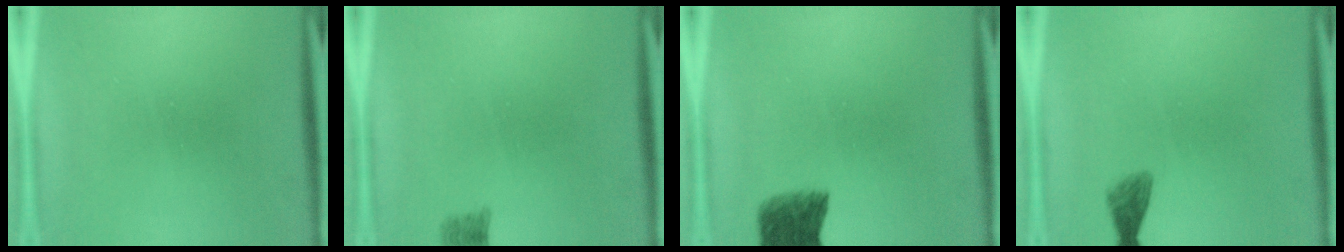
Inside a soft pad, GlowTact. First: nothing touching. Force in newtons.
{"total": 2.0}
{"total": 6.1}
{"total": 1.9}